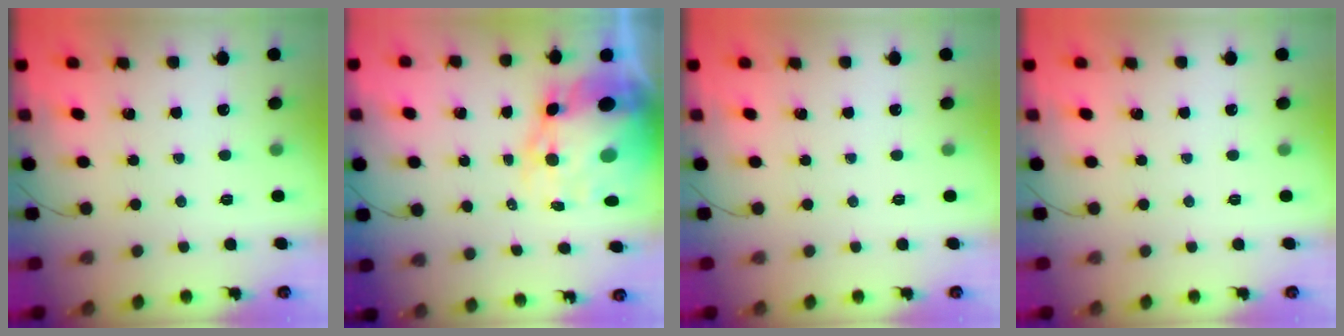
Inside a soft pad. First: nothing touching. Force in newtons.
{"total": 16.3, "press": 15.8, "slide": 3.8}
{"total": 0.0}
{"total": 0.0}